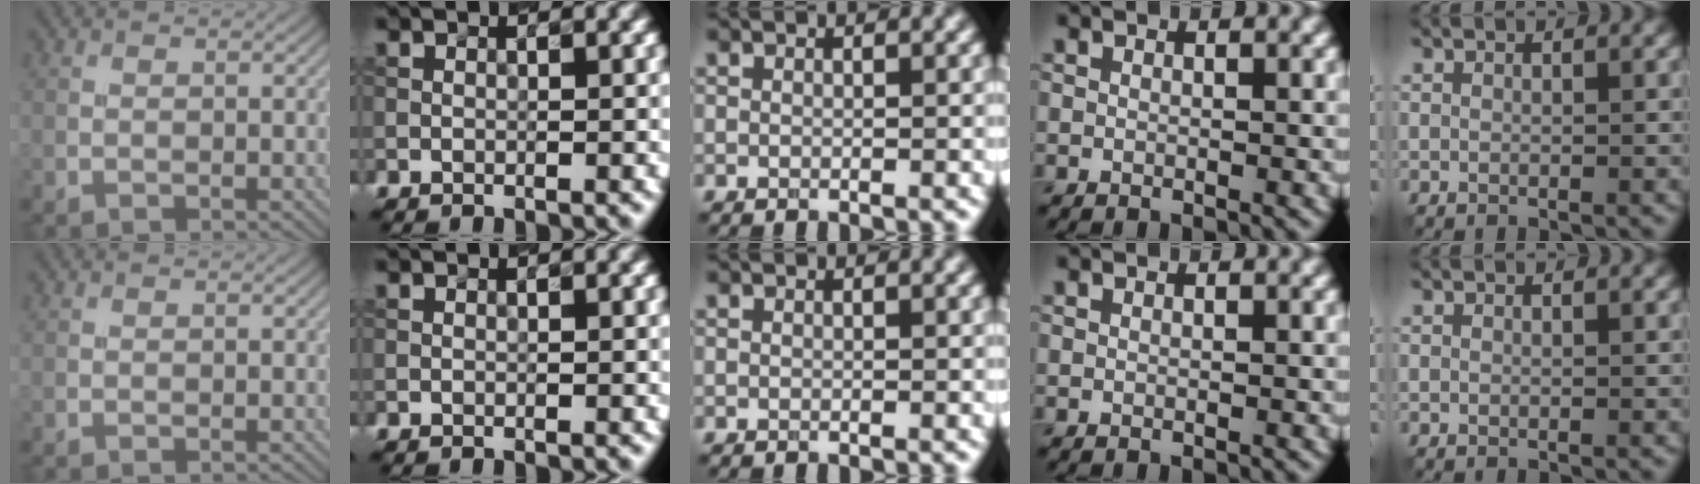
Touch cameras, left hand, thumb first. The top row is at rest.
{}